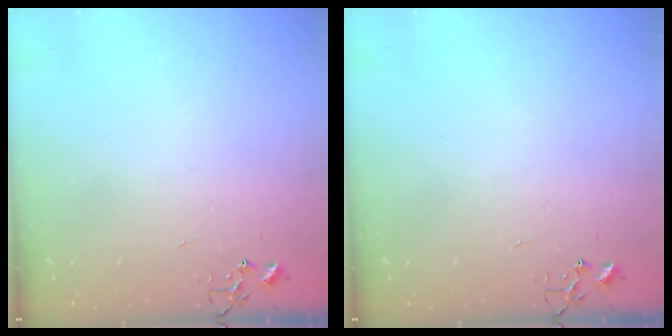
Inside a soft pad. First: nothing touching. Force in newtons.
{"total": 0.0}